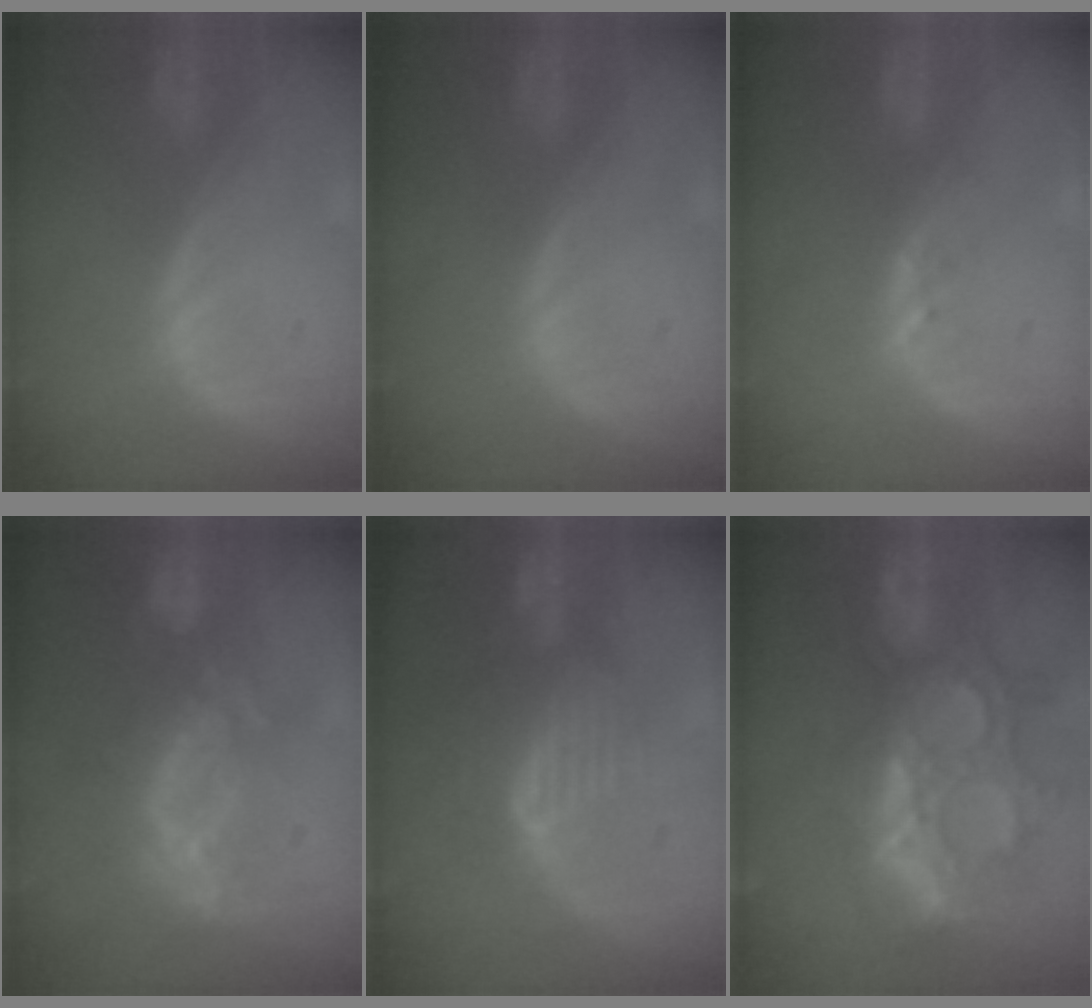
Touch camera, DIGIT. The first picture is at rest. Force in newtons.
{"total": 0.0}
{"total": 1.2, "press": 1.1, "slide": 0.2}
{"total": 9.2, "press": 8.6, "slide": 3.3}
{"total": 7.9, "press": 7.3, "slide": 3.0}
{"total": 14.0, "press": 11.8, "slide": 7.5}